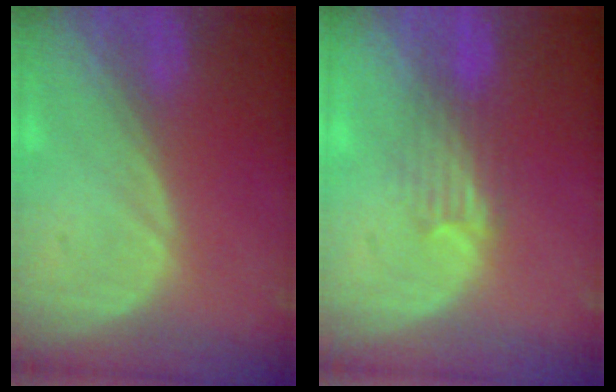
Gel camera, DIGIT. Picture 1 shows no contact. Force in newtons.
{"total": 3.3, "press": 3.2, "slide": 0.8}